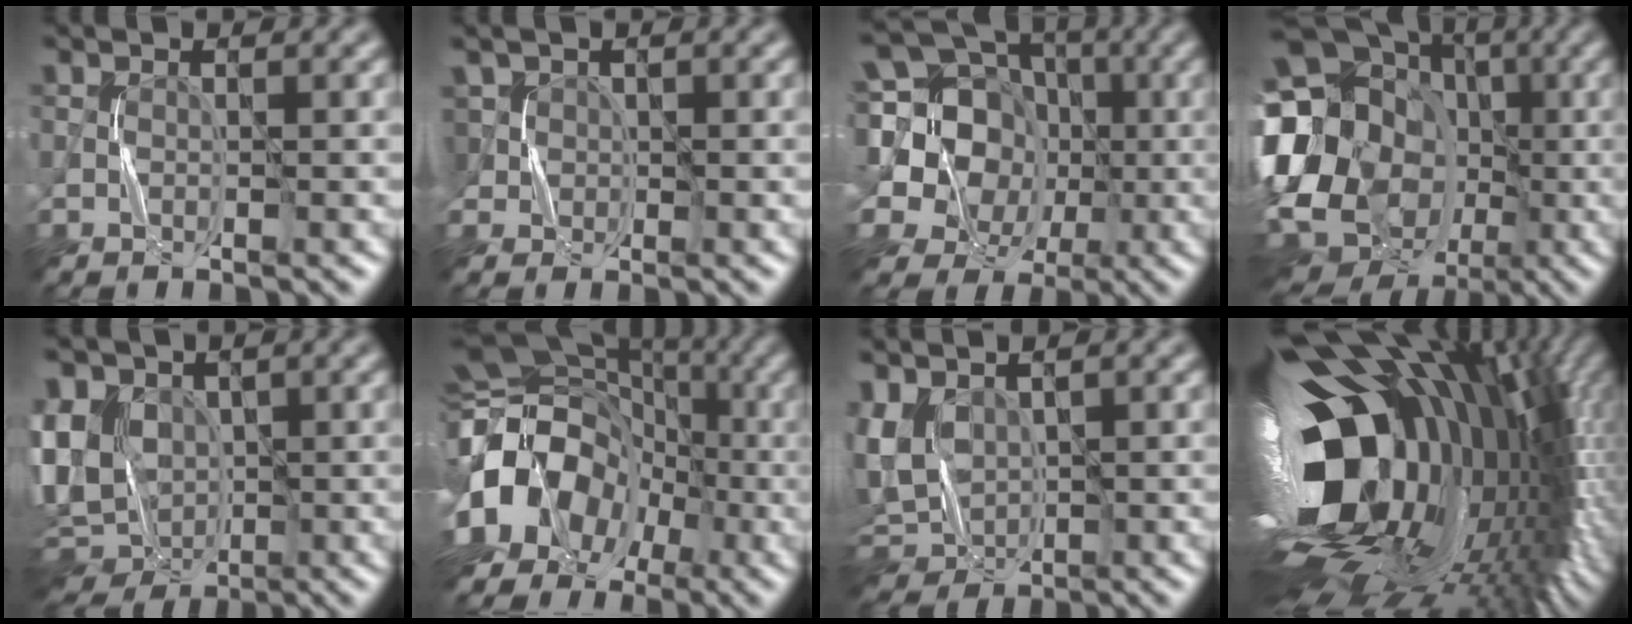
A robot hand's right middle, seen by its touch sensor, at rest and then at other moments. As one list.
[{"total": 0.9, "force": [0.8, 0.4, -0.2], "torque": [-0.001, -0.003, 0.023]}, {"total": 14.8, "force": [2.4, 12.9, 6.8], "torque": [-0.166, 0.030, 0.014]}, {"total": 19.0, "force": [-4.2, 15.2, 10.6], "torque": [-0.199, 0.016, -0.095]}, {"total": 9.8, "force": [-0.5, 6.6, 7.2], "torque": [-0.129, -0.004, 0.007]}, {"total": 11.1, "force": [-4.5, 8.5, 5.5], "torque": [-0.097, -0.016, -0.086]}, {"total": 2.8, "force": [0.1, 1.6, 2.3], "torque": [-0.053, -0.008, 0.002]}, {"total": 18.8, "force": [-0.8, 10.9, 15.3], "torque": [-0.281, -0.064, 0.010]}]